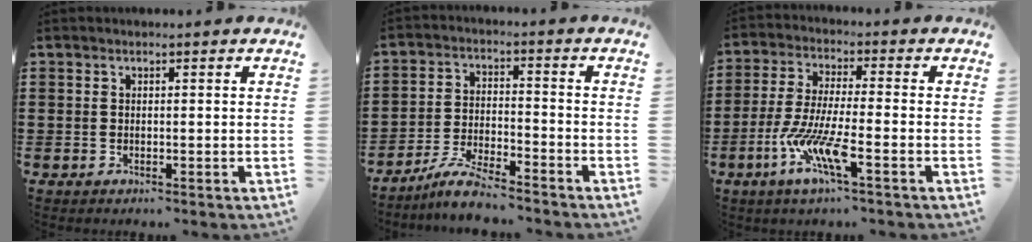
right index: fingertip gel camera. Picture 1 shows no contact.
{"total": 5.8, "force": [-5.4, 0.2, 2.2], "torque": [-0.058, -0.006, -0.106]}
{"total": 9.1, "force": [-4.7, 1.2, 7.8], "torque": [-0.181, -0.014, -0.095]}